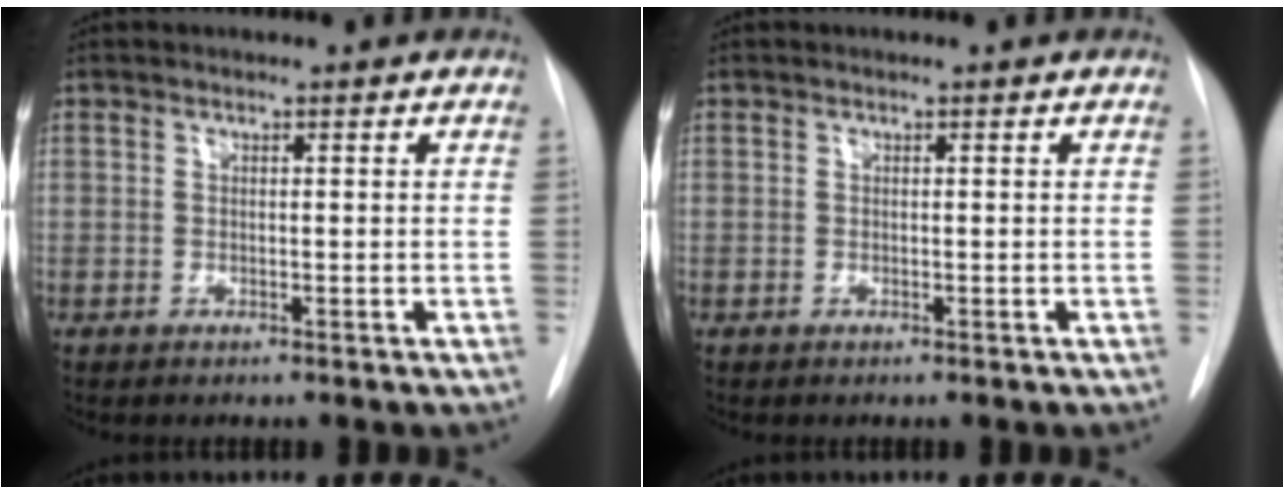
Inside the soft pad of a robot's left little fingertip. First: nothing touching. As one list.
[{"total": 0.0}]